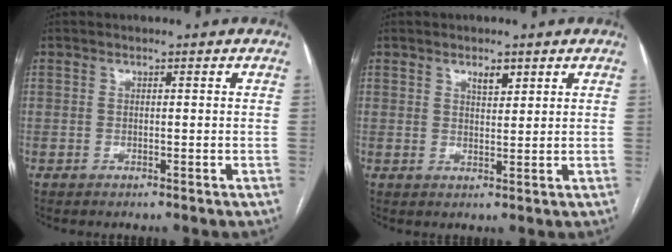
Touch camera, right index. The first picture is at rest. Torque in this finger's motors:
{"motor_torque": [-0.01, 0.03, 0.01, 0.02]}